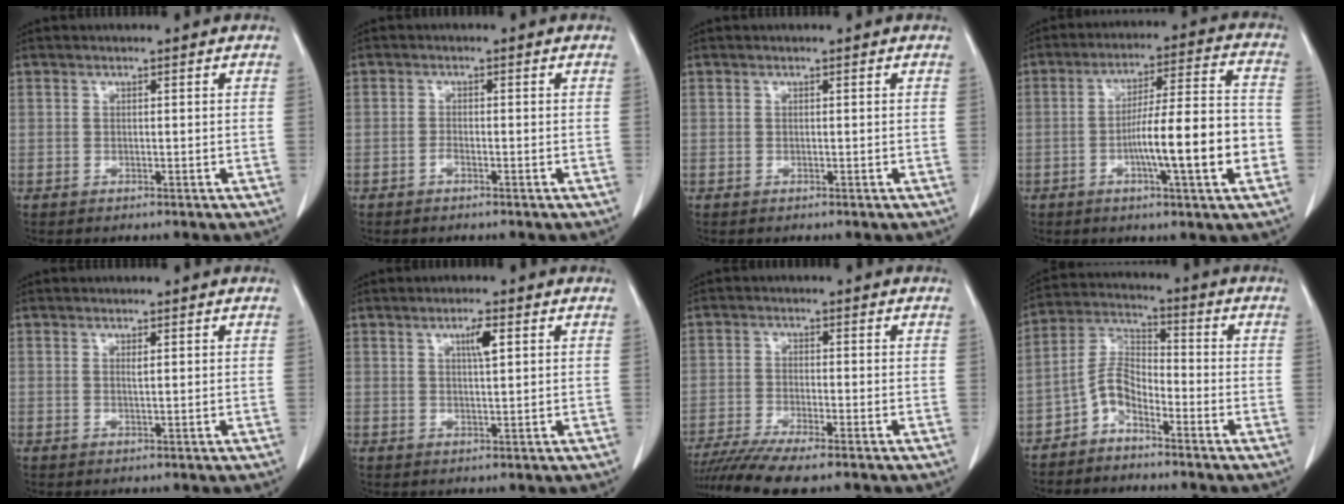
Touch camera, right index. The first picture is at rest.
{"total": 0.9, "force": [-0.7, 0.2, 0.6], "torque": [-0.009, 0.003, -0.013]}
{"total": 0.0}
{"total": 13.9, "force": [-3.7, 0.7, 13.4], "torque": [-0.214, 0.010, -0.058]}
{"total": 0.8, "force": [0.3, 0.0, 0.8], "torque": [-0.017, -0.001, 0.006]}
{"total": 2.9, "force": [1.2, 0.3, 2.6], "torque": [-0.045, 0.000, 0.019]}
{"total": 8.5, "force": [-7.1, -0.3, 4.7], "torque": [-0.072, -0.019, -0.118]}
{"total": 5.6, "force": [-3.7, 2.6, 3.3], "torque": [-0.070, 0.014, -0.080]}